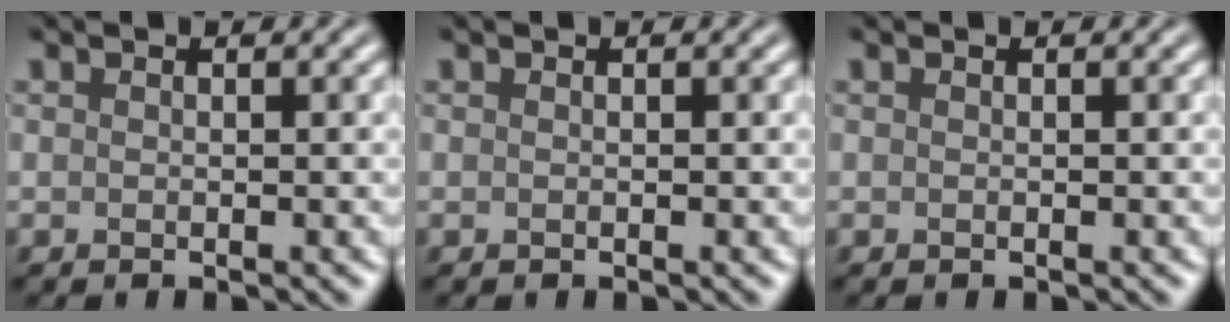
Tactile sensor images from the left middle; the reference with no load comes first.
{"total": 0.0}
{"total": 0.0}